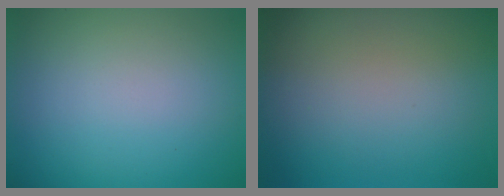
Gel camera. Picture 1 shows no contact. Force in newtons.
{"total": 0.0}